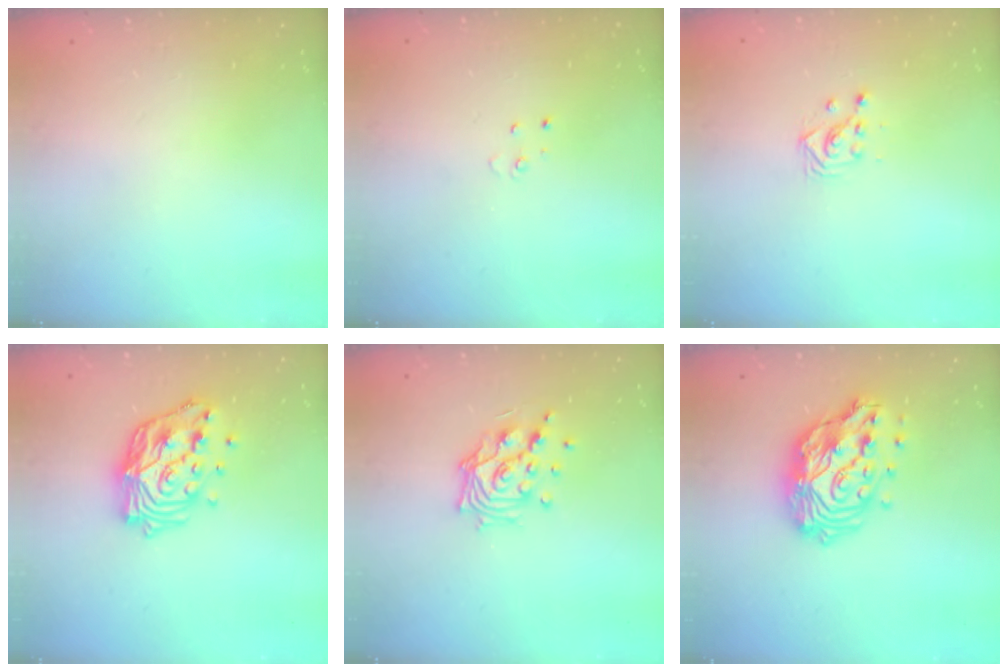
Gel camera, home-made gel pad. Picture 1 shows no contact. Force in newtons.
{"total": 3.0, "press": 2.9, "slide": 0.3}
{"total": 3.0, "press": 3.0, "slide": 0.1}
{"total": 16.1, "press": 16.0, "slide": 1.3}
{"total": 12.6, "press": 12.5, "slide": 1.7}
{"total": 16.8, "press": 16.7, "slide": 1.6}